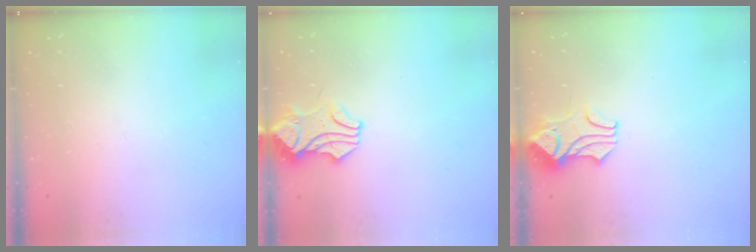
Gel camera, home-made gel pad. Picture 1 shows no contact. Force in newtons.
{"total": 1.7, "press": 1.5, "slide": 0.8}
{"total": 1.6, "press": 1.2, "slide": 1.0}